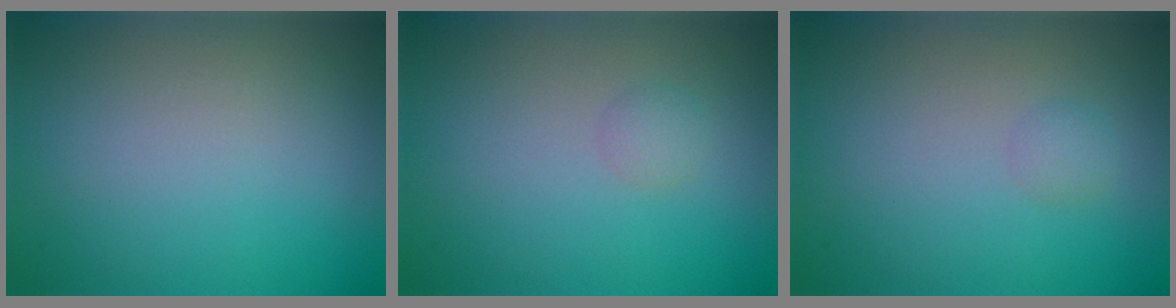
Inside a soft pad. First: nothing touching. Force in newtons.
{"total": 1.0, "press": 1.0, "slide": 0.0}
{"total": 1.0, "press": 1.0, "slide": 0.1}